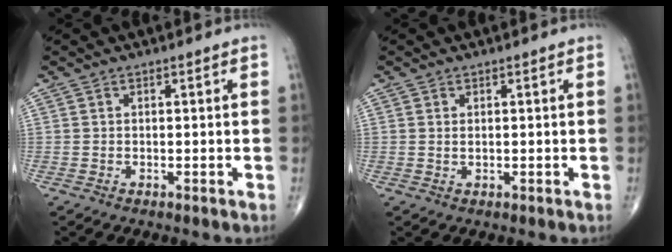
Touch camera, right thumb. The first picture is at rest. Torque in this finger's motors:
{"motor_torque": [-0.28, 0.27, 0.00, 0.01, -0.02]}